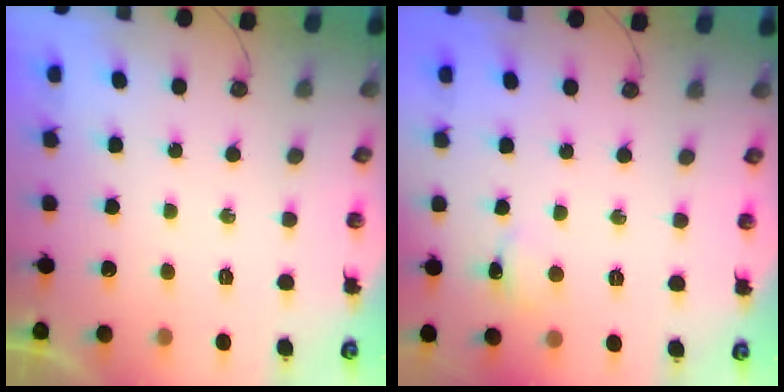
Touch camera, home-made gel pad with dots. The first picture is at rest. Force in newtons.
{"total": 2.7, "press": 2.6, "slide": 0.5}